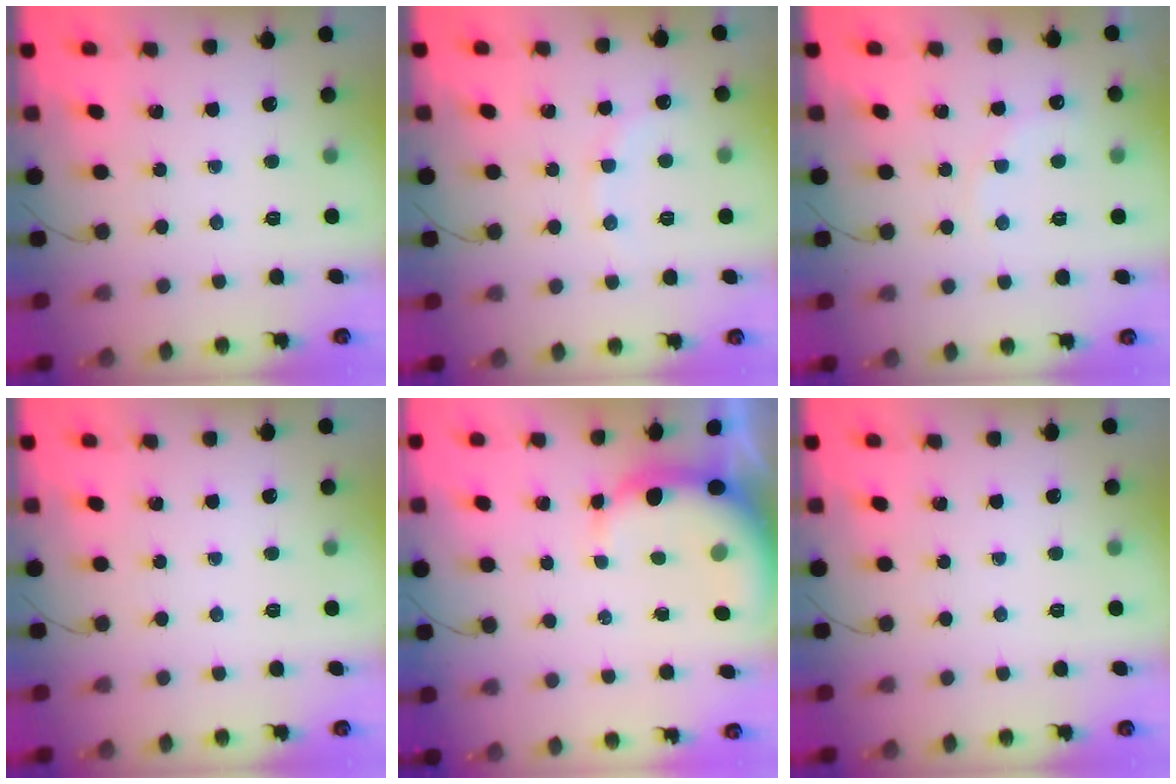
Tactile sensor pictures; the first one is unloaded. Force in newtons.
{"total": 6.2, "press": 6.1, "slide": 1.0}
{"total": 6.3, "press": 6.2, "slide": 1.2}
{"total": 0.0}
{"total": 5.8, "press": 5.7, "slide": 1.3}
{"total": 0.0}